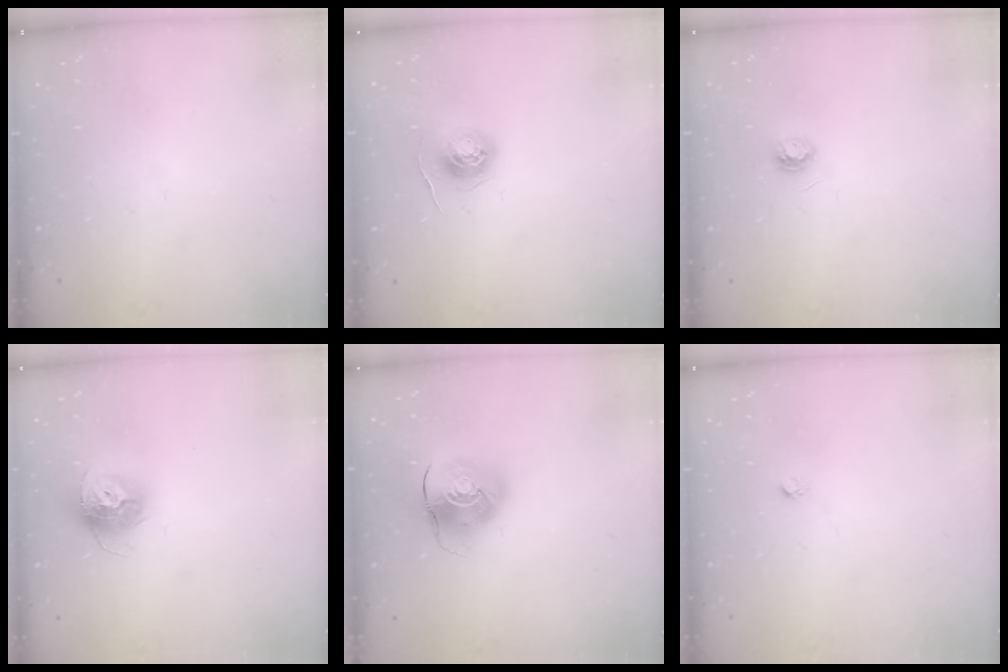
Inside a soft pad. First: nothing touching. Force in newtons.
{"total": 5.7, "press": 5.7, "slide": 0.5}
{"total": 3.7, "press": 3.7, "slide": 0.5}
{"total": 12.1, "press": 12.0, "slide": 1.0}
{"total": 9.7, "press": 9.6, "slide": 1.2}
{"total": 1.6, "press": 1.5, "slide": 0.1}